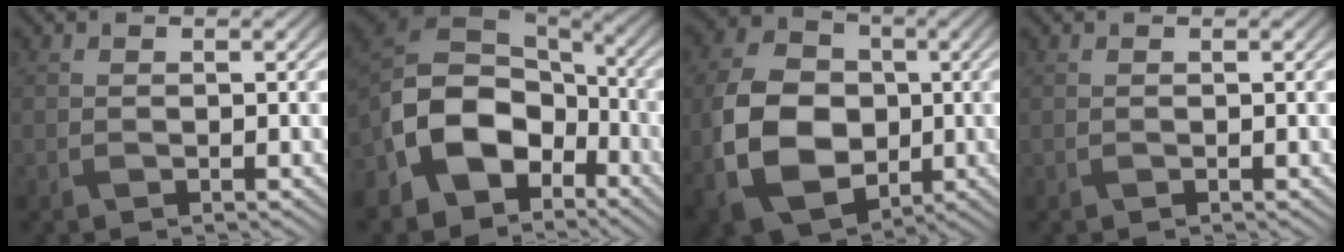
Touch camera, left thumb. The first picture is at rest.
{"total": 14.0, "force": [-5.7, 9.8, 8.2], "torque": [-0.210, -0.031, -0.106]}
{"total": 13.1, "force": [-1.8, 10.0, 8.2], "torque": [-0.195, -0.005, -0.043]}
{"total": 0.0}